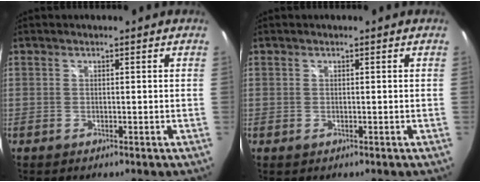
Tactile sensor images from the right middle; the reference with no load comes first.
{"total": 0.0}